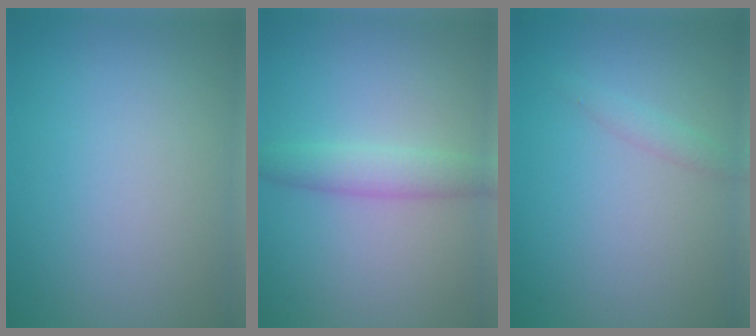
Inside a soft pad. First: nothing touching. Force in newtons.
{"total": 2.6, "press": 2.6, "slide": 0.1}
{"total": 1.1, "press": 1.1, "slide": 0.1}